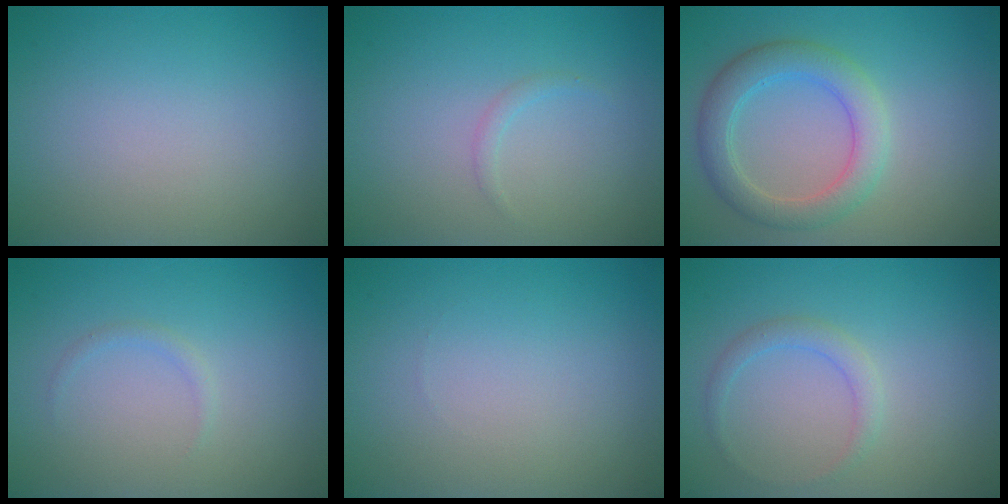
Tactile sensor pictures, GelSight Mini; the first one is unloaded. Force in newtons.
{"total": 0.7, "press": 0.7, "slide": 0.1}
{"total": 4.2, "press": 4.2, "slide": 0.2}
{"total": 0.7, "press": 0.7, "slide": 0.1}
{"total": 0.0}
{"total": 1.5, "press": 1.5, "slide": 0.0}